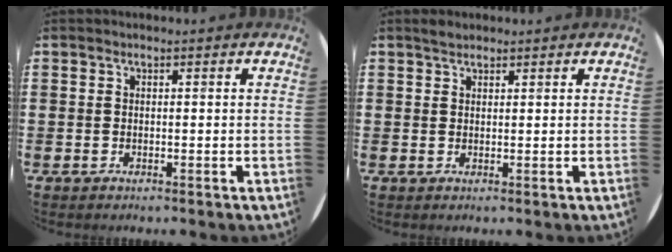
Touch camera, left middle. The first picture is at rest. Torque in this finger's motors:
{"motor_torque": [0.33, -0.22, -0.01, 0.01]}